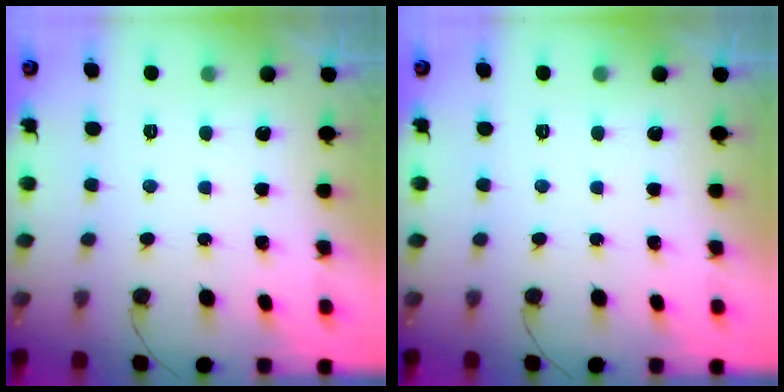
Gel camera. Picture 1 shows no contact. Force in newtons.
{"total": 0.0}